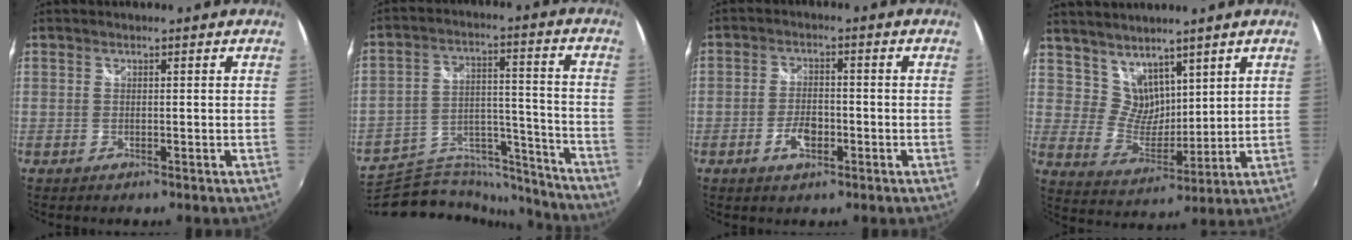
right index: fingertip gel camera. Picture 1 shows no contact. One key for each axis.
{"total": 19.8, "fx": -17.8, "fy": 7.0, "fz": 5.2, "tx": -0.098, "ty": 0.049, "tz": -0.259}
{"total": 4.8, "fx": -2.1, "fy": 2.6, "fz": 3.4, "tx": -0.072, "ty": 0.001, "tz": -0.036}
{"total": 8.1, "fx": 6.2, "fy": 4.5, "fz": 2.5, "tx": -0.039, "ty": 0.002, "tz": 0.127}